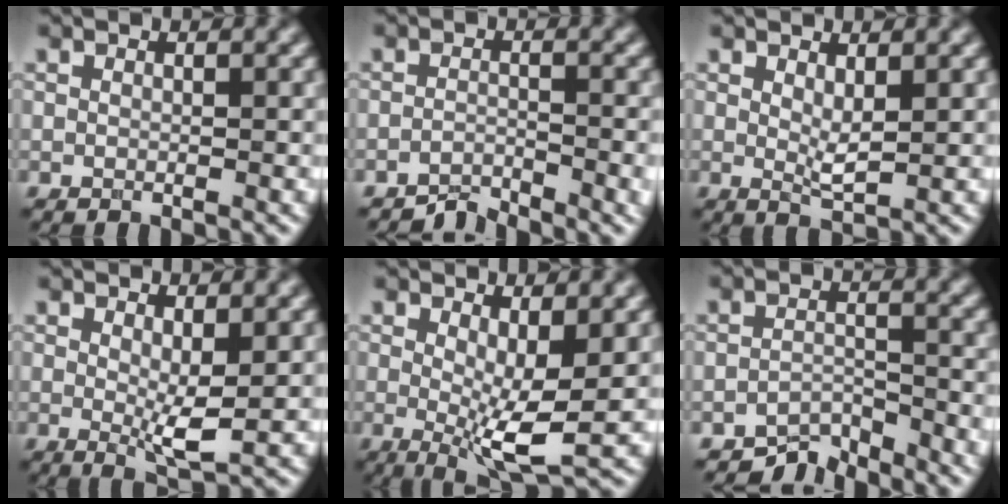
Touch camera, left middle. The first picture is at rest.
{"total": 2.7, "force": [-2.3, 0.6, 1.2], "torque": [-0.018, 0.000, -0.046]}
{"total": 1.8, "force": [0.8, 0.5, 1.6], "torque": [-0.032, -0.007, 0.018]}
{"total": 3.2, "force": [0.3, 0.7, 3.1], "torque": [-0.054, -0.012, 0.008]}
{"total": 5.9, "force": [-0.1, 1.5, 5.8], "torque": [-0.094, -0.018, 0.002]}
{"total": 3.0, "force": [-2.9, 0.7, 0.7], "torque": [-0.004, 0.006, -0.056]}